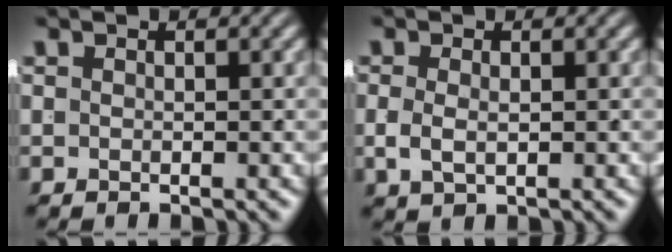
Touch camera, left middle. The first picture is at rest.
{"total": 1.7, "force": [-0.1, 1.0, 1.3], "torque": [-0.033, -0.005, 0.007]}